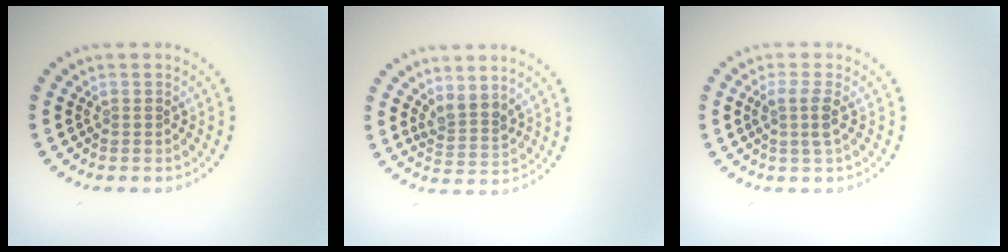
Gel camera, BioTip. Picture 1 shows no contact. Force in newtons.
{"total": 2.3, "press": 1.8, "slide": 1.4}
{"total": 1.9, "press": 1.6, "slide": 1.0}